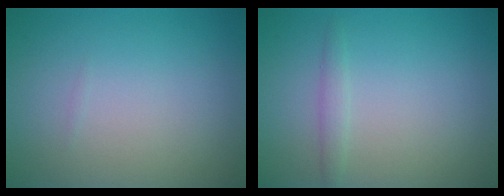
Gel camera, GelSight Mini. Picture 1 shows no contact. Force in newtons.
{"total": 1.1, "press": 1.0, "slide": 0.1}